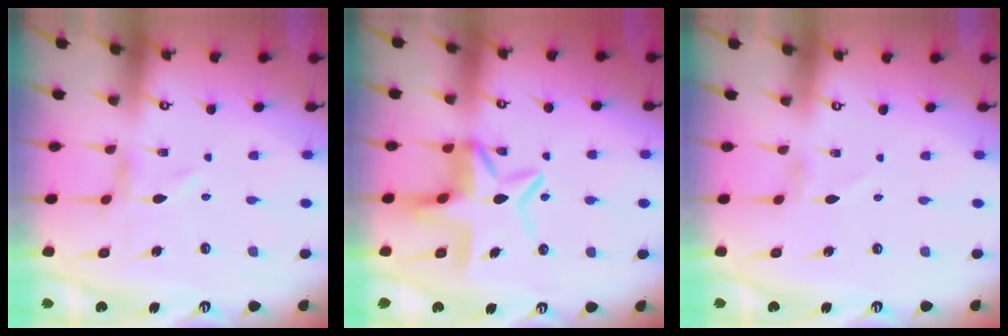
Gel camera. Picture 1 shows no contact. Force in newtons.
{"total": 11.3, "press": 11.2, "slide": 1.2}
{"total": 1.4, "press": 1.4, "slide": 0.1}